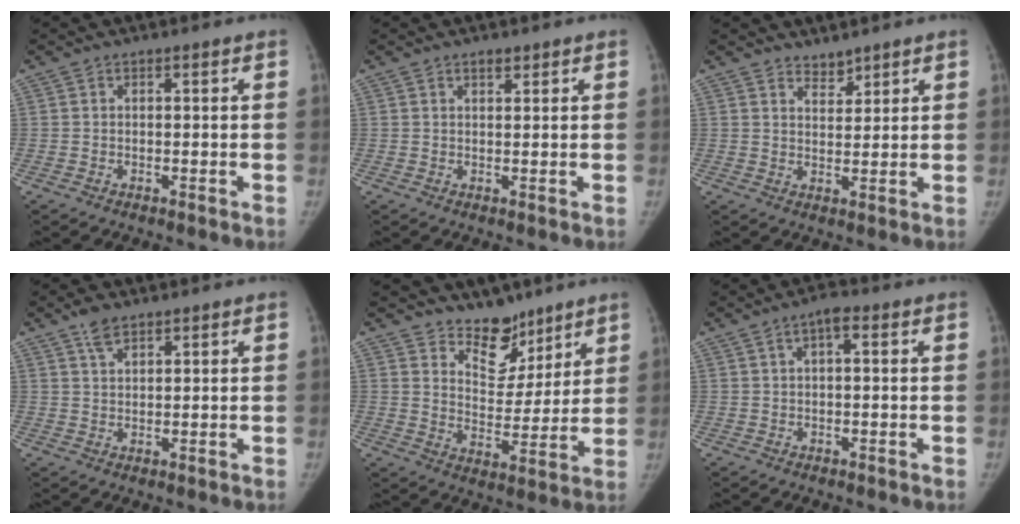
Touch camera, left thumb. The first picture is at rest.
{"total": 1.4, "force": [1.1, 0.6, 0.7], "torque": [-0.007, -0.006, 0.017]}
{"total": 2.8, "force": [2.5, 1.1, 0.4], "torque": [0.010, -0.021, 0.042]}
{"total": 3.2, "force": [2.2, 1.8, 1.3], "torque": [-0.015, -0.009, 0.042]}
{"total": 9.5, "force": [7.6, 5.3, 2.2], "torque": [0.004, -0.062, 0.134]}
{"total": 3.1, "force": [1.0, 1.2, 2.7], "torque": [-0.045, 0.009, 0.013]}